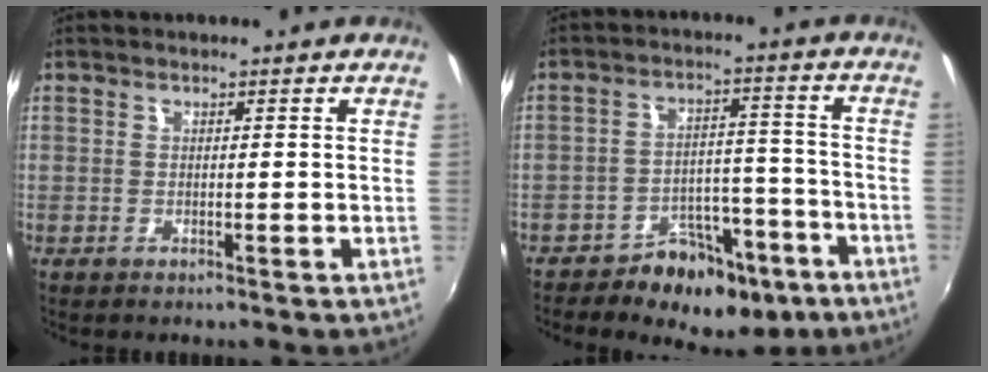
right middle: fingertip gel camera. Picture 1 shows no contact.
{"total": 11.6, "force": [-8.0, 6.8, 4.9], "torque": [-0.069, 0.024, -0.104]}